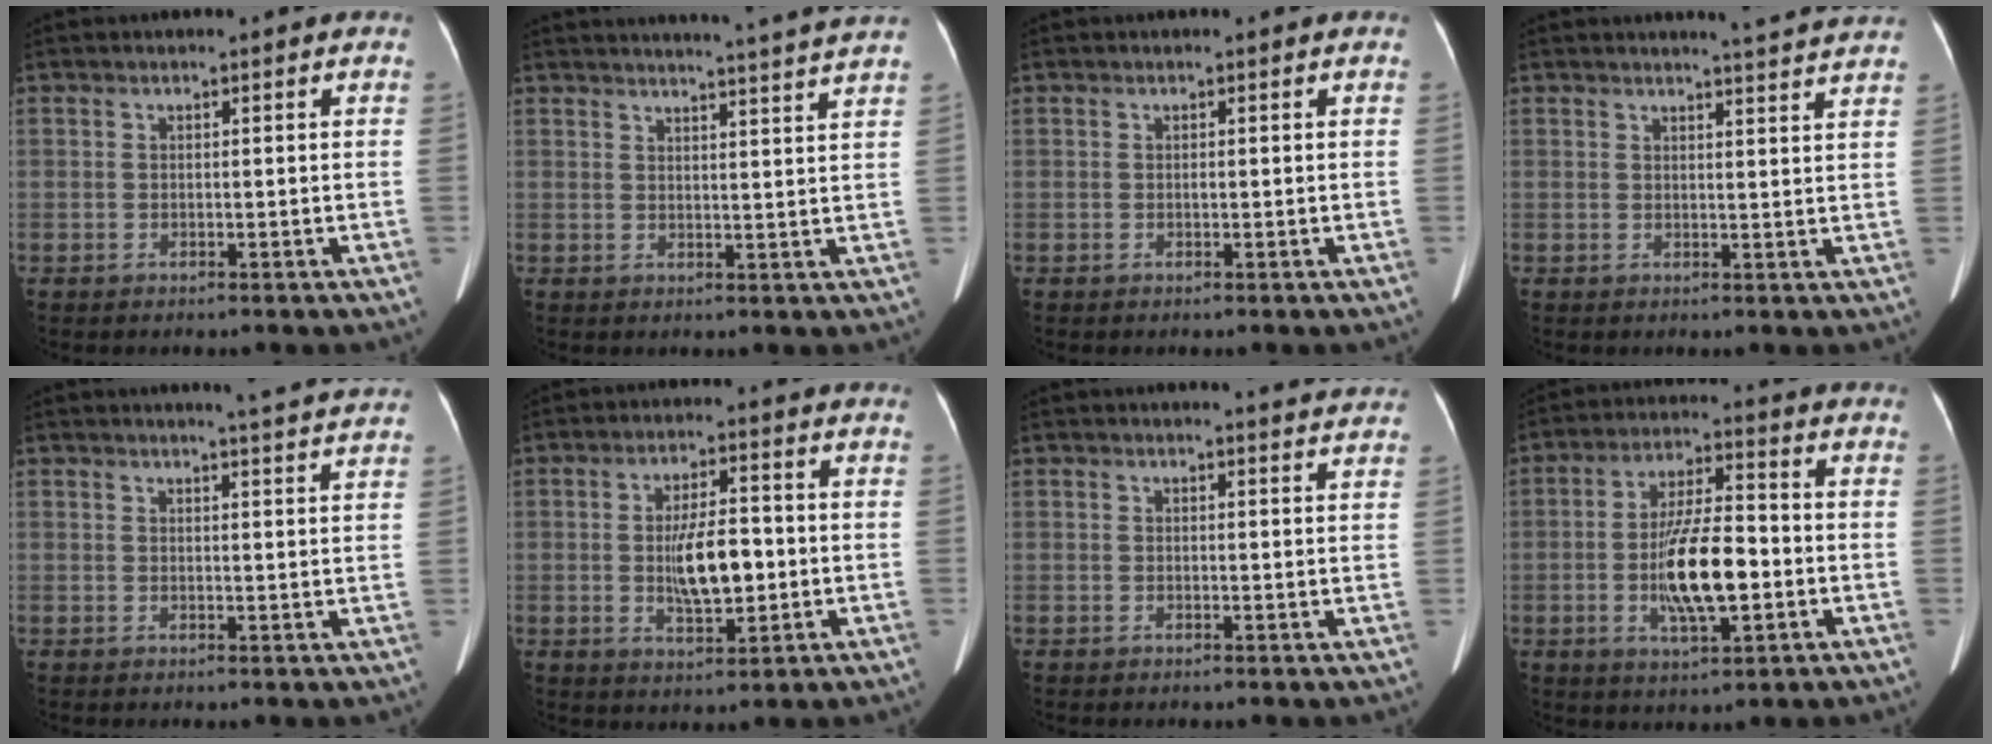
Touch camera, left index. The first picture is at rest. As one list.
[{"total": 13.0, "force": [12.2, -2.0, 4.0], "torque": [-0.056, -0.035, 0.135]}, {"total": 0.0}, {"total": 5.8, "force": [5.6, -0.7, 1.5], "torque": [-0.027, -0.006, 0.051]}, {"total": 6.4, "force": [6.0, -0.7, 2.1], "torque": [-0.033, -0.004, 0.056]}, {"total": 7.9, "force": [-0.6, 2.7, 7.4], "torque": [-0.139, 0.002, -0.008]}, {"total": 4.0, "force": [3.9, 0.0, 0.7], "torque": [-0.014, -0.007, 0.031]}, {"total": 11.5, "force": [-2.2, 3.0, 10.8], "torque": [-0.206, 0.002, -0.035]}]